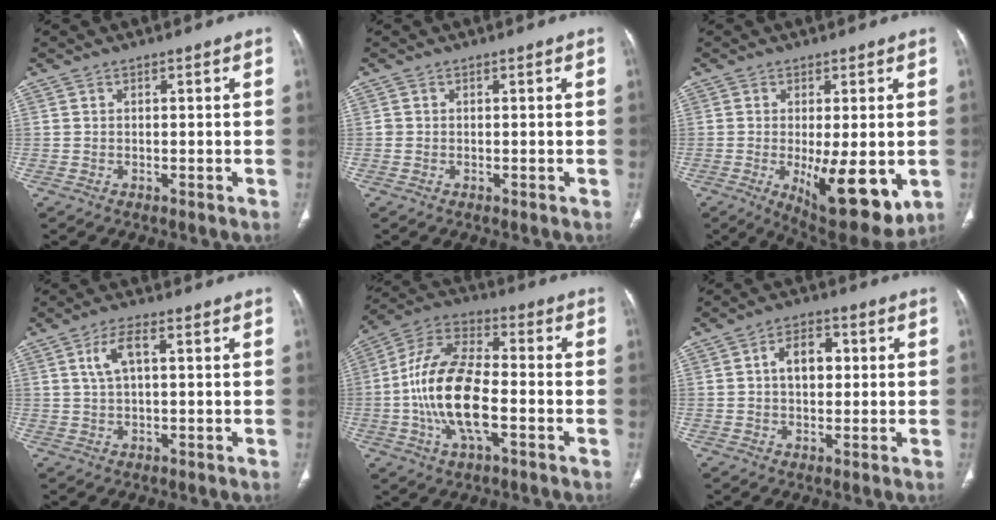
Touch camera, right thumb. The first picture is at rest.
{"total": 0.6, "force": [-0.1, 0.5, 0.1], "torque": [0.001, 0.004, -0.002]}
{"total": 14.1, "force": [-3.0, 5.0, 12.8], "torque": [-0.181, -0.029, -0.029]}
{"total": 5.0, "force": [1.4, 1.9, 4.4], "torque": [-0.095, 0.012, 0.027]}
{"total": 17.0, "force": [-3.4, 8.0, 14.6], "torque": [-0.284, 0.031, -0.067]}
{"total": 6.3, "force": [0.9, 4.1, 4.7], "torque": [-0.063, 0.012, 0.011]}